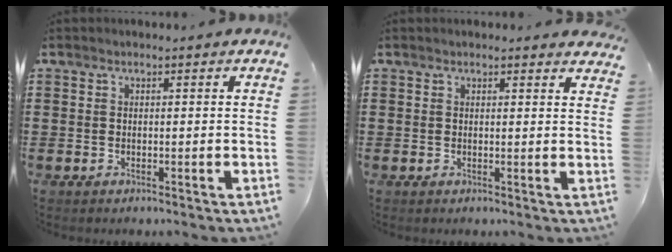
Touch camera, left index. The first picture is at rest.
{"total": 1.2, "force": [1.1, 0.3, 0.2], "torque": [-0.006, 0.001, 0.023]}